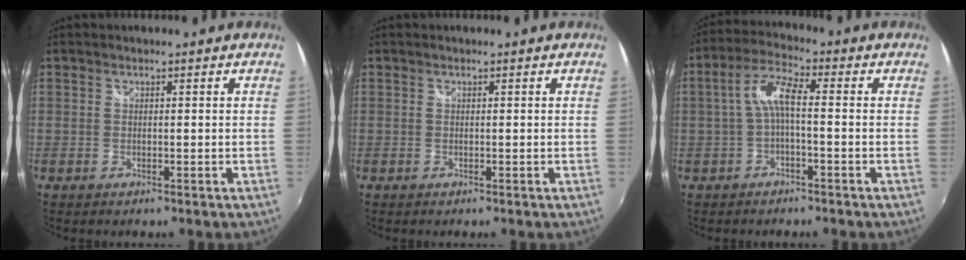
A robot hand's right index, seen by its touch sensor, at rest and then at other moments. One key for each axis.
{"total": 0.0}
{"total": 5.7, "fx": -0.9, "fy": 1.5, "fz": 5.4, "tx": -0.117, "ty": 0.016, "tz": -0.018}